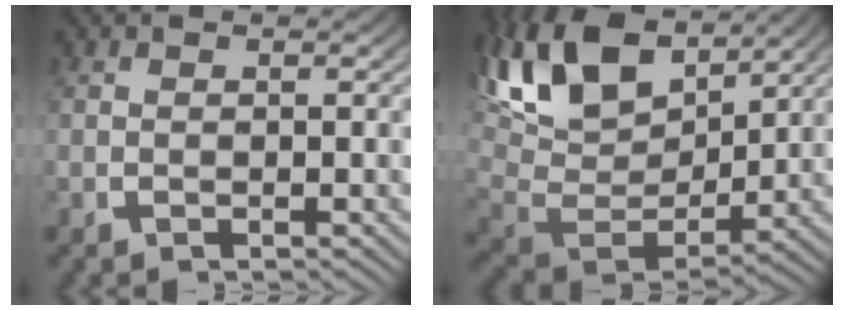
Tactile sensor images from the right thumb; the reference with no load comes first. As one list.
[{"total": 11.2, "force": [3.8, 6.7, 8.1], "torque": [-0.188, -0.016, 0.073]}]